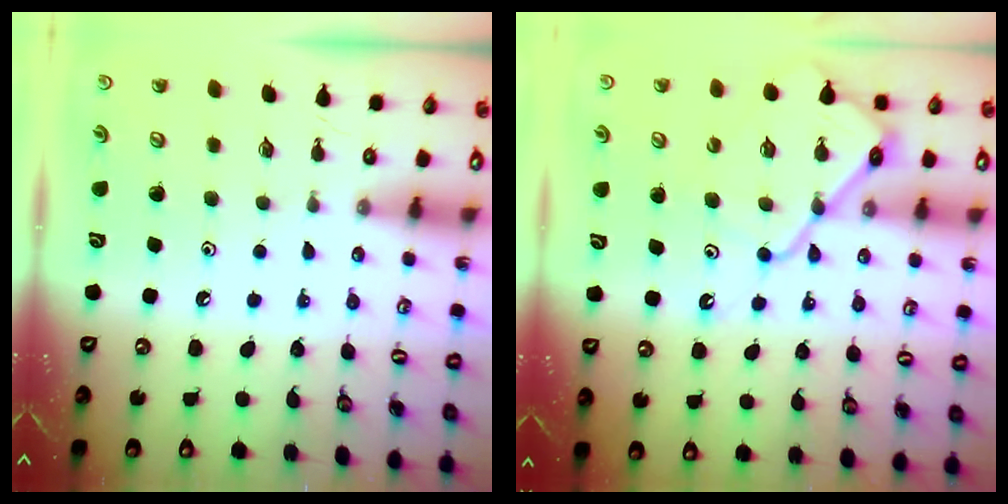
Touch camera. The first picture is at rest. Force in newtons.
{"total": 13.7, "press": 13.6, "slide": 1.4}